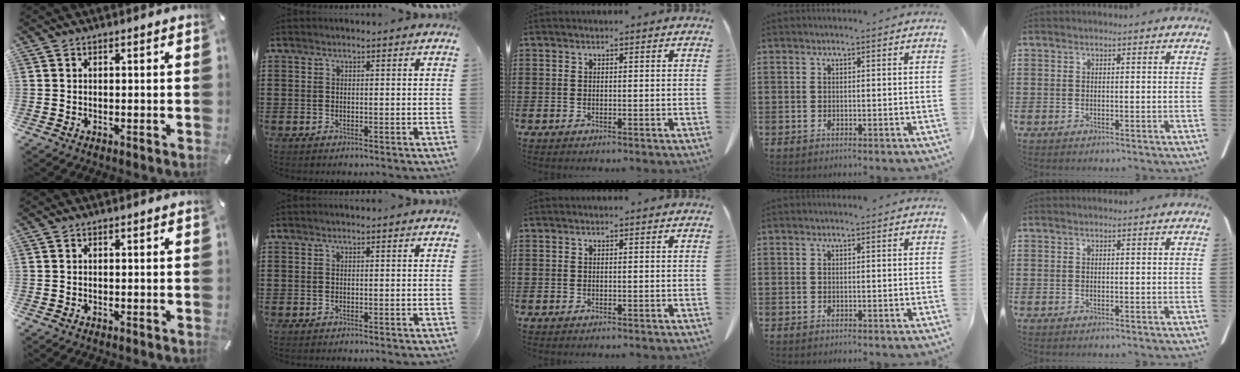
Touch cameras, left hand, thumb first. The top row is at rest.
{}